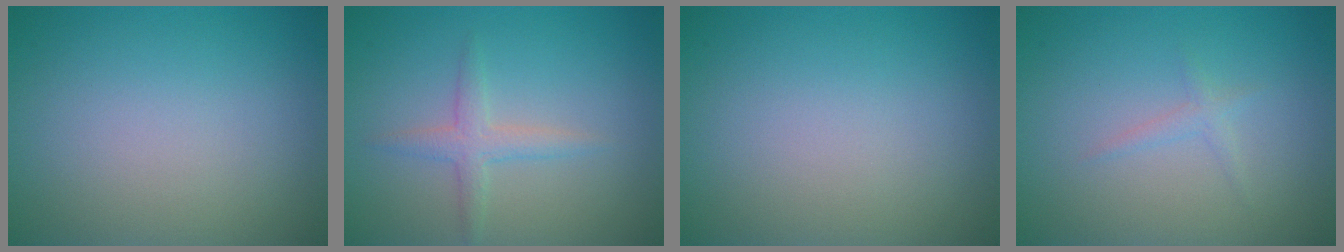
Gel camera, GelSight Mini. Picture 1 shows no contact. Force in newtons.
{"total": 2.0, "press": 2.0, "slide": 0.2}
{"total": 0.0}
{"total": 0.9, "press": 0.9, "slide": 0.0}